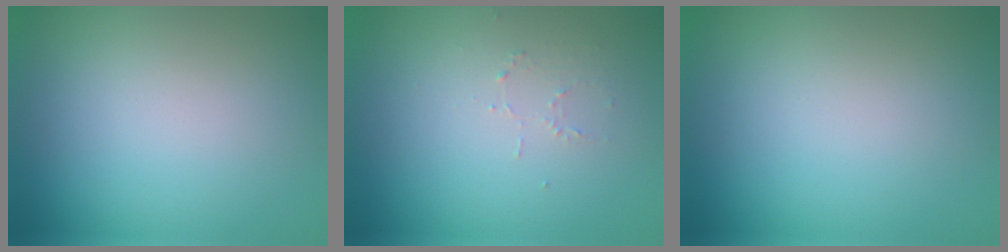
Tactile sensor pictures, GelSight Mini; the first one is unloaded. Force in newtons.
{"total": 0.7, "press": 0.4, "slide": 0.6}
{"total": 0.0}